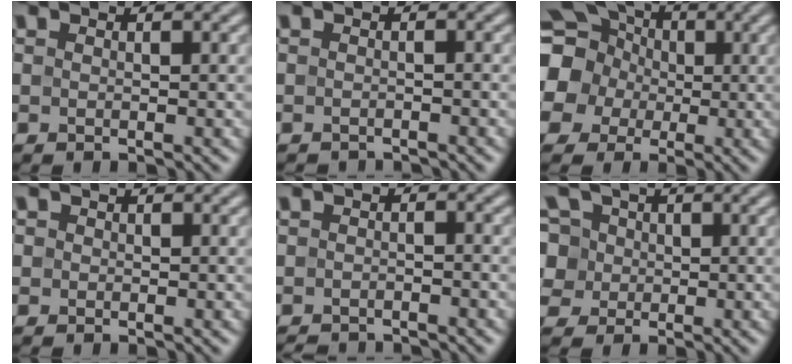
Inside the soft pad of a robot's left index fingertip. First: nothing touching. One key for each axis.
{"total": 1.5, "fx": -1.5, "fy": 0.1, "fz": 0.1, "tx": 0.002, "ty": -0.005, "tz": -0.023}
{"total": 18.0, "fx": 1.5, "fy": 16.7, "fz": 6.6, "tx": -0.178, "ty": 0.003, "tz": -0.018}
{"total": 0.9, "fx": 0.2, "fy": 0.8, "fz": 0.2, "tx": 0.001, "ty": 0.000, "tz": -0.005}
{"total": 2.5, "fx": -2.2, "fy": 0.7, "fz": 0.9, "tx": -0.014, "ty": -0.004, "tz": -0.040}
{"total": 8.7, "fx": 2.4, "fy": 7.3, "fz": 4.0, "tx": -0.078, "ty": 0.037, "tz": 0.009}